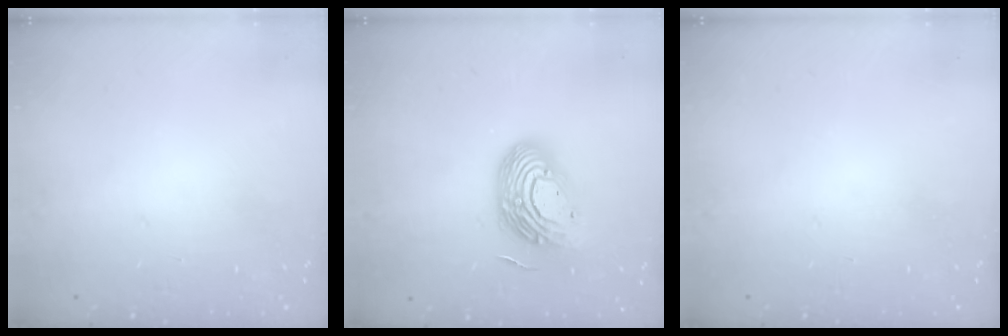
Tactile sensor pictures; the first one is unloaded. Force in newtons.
{"total": 15.3, "press": 15.2, "slide": 1.1}
{"total": 0.0}